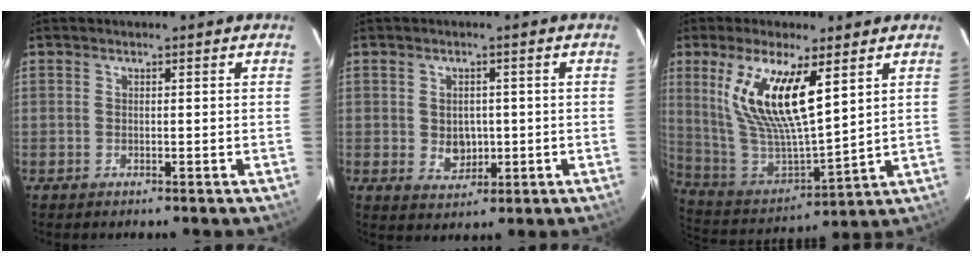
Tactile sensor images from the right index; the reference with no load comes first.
{"total": 4.7, "force": [-0.4, 3.8, 2.7], "torque": [-0.046, 0.000, 0.003]}
{"total": 17.0, "force": [7.4, 5.2, 14.4], "torque": [-0.283, -0.005, 0.159]}